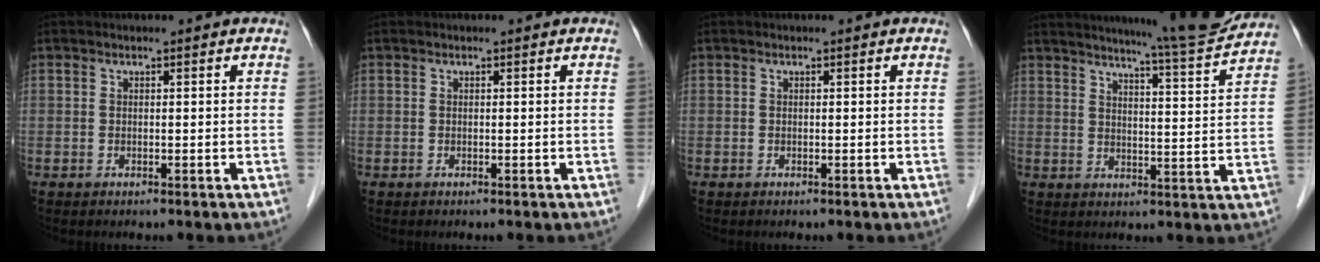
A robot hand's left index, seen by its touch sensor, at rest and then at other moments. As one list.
[{"total": 0.0}, {"total": 0.0}, {"total": 12.3, "force": [11.3, -1.0, 4.5], "torque": [-0.072, -0.022, 0.146]}]